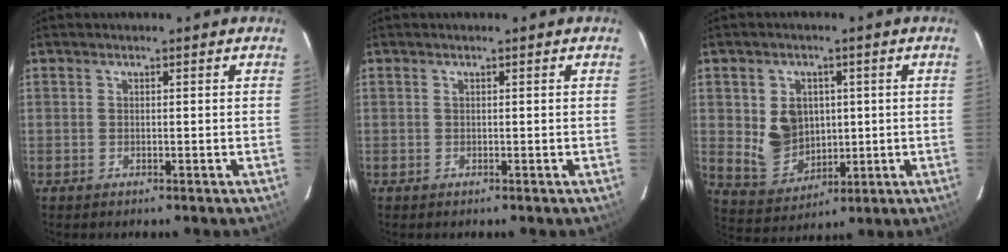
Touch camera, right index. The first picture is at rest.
{"total": 0.0}
{"total": 9.8, "force": [1.2, 7.9, 5.8], "torque": [-0.121, 0.000, 0.048]}